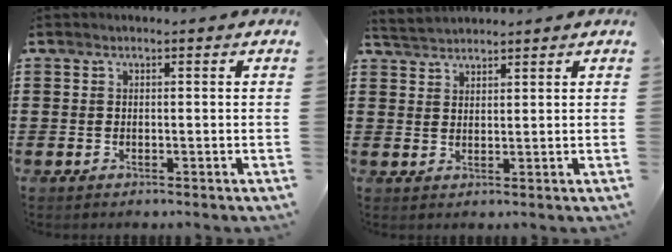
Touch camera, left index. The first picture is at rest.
{"total": 2.7, "force": [2.7, 0.3, 0.1], "torque": [-0.011, 0.000, 0.053]}